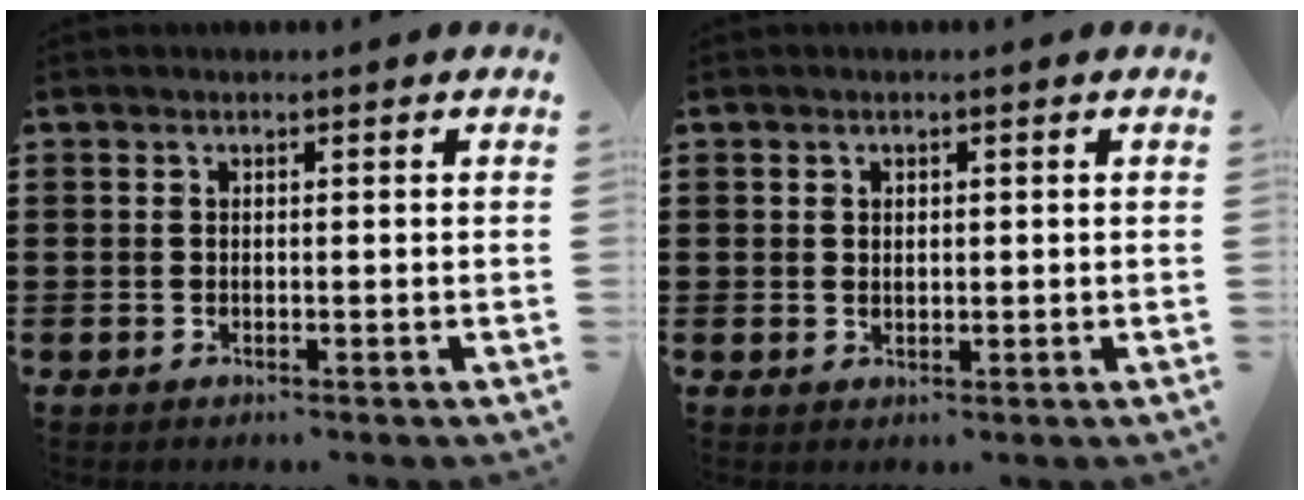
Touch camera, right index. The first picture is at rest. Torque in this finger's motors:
{"motor_torque": [-0.25, 0.31, -0.02, -0.01]}